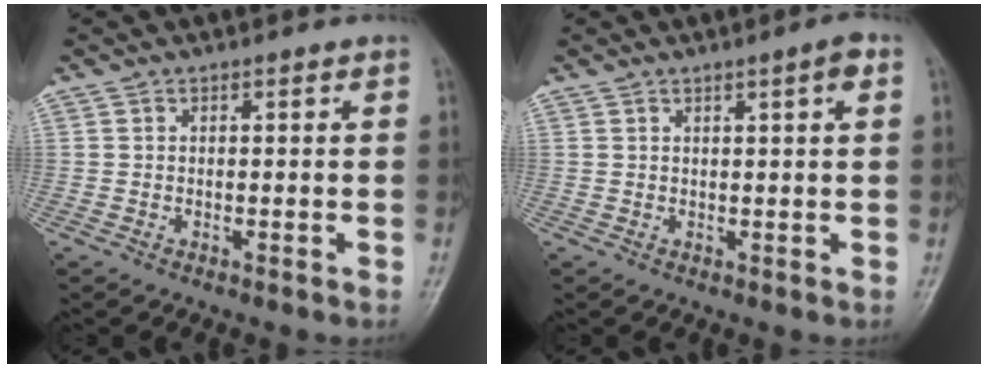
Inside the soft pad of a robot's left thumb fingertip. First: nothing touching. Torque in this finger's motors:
{"motor_torque": [-0.10, -0.03, -0.03, -0.13, 0.06]}